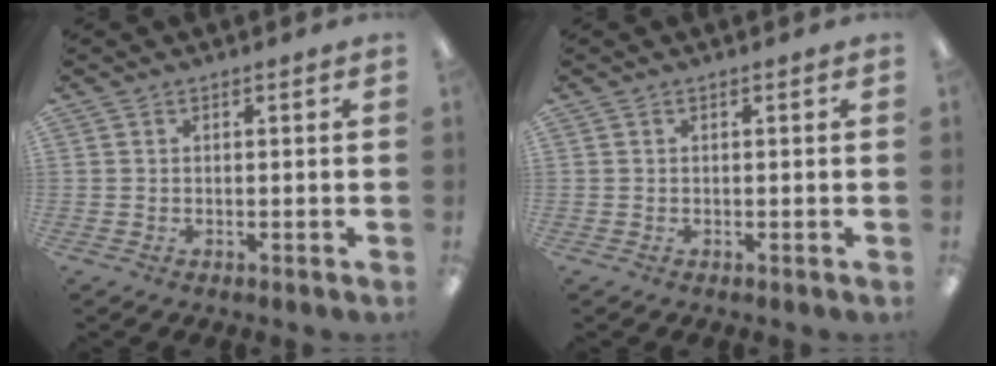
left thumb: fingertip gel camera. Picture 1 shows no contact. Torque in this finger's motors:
{"motor_torque": [0.00, 0.00, 0.02, -0.01, 0.00]}